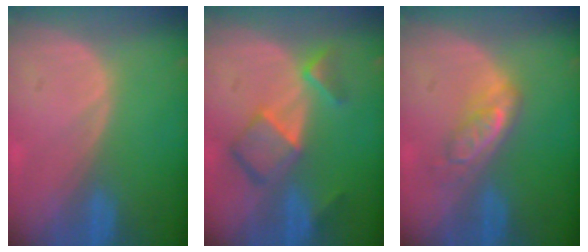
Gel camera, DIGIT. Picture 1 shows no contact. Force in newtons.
{"total": 7.3, "press": 6.3, "slide": 3.7}
{"total": 5.0, "press": 4.5, "slide": 2.2}